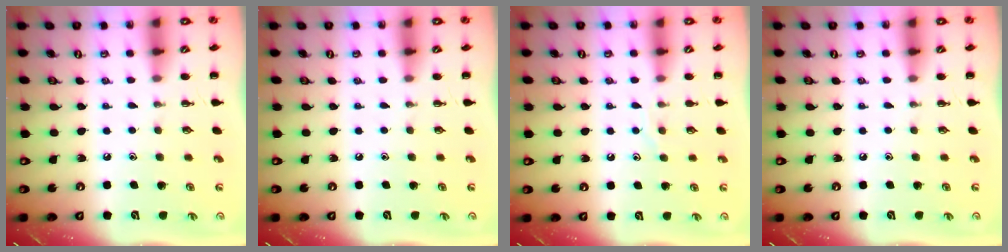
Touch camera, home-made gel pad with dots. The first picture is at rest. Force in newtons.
{"total": 0.0}
{"total": 6.2, "press": 6.2, "slide": 0.8}
{"total": 0.0}